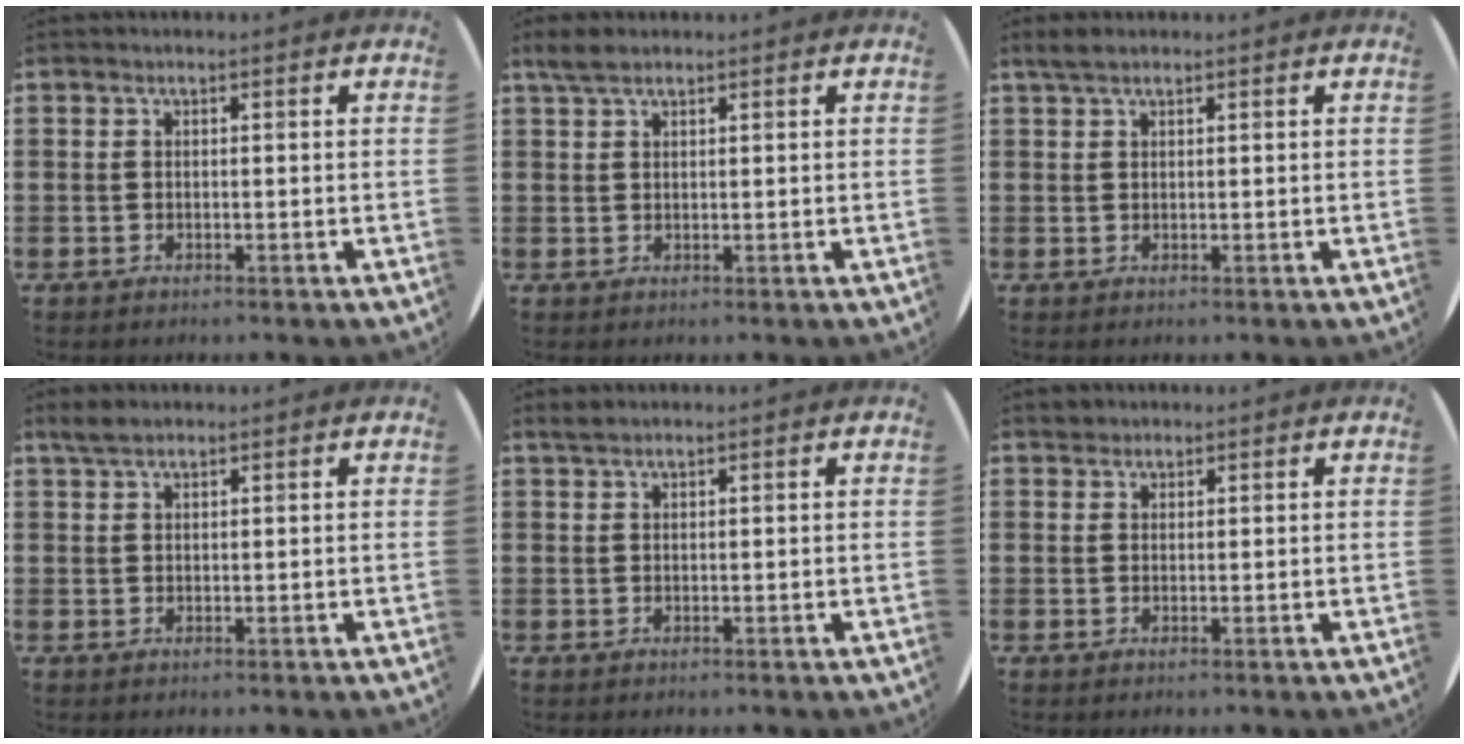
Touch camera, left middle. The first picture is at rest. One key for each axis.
{"total": 2.3, "fx": 1.8, "fy": 0.8, "fz": 1.1, "tx": -0.025, "ty": 0.006, "tz": 0.034}
{"total": 1.7, "fx": 1.3, "fy": 0.5, "fz": 0.9, "tx": -0.019, "ty": 0.006, "tz": 0.023}
{"total": 2.0, "fx": 1.7, "fy": 0.6, "fz": 0.9, "tx": -0.020, "ty": 0.006, "tz": 0.031}
{"total": 1.0, "fx": 0.9, "fy": 0.1, "fz": 0.2, "tx": -0.006, "ty": 0.002, "tz": 0.017}
{"total": 1.1, "fx": 1.0, "fy": 0.4, "fz": -0.1, "tx": 0.007, "ty": -0.001, "tz": 0.018}